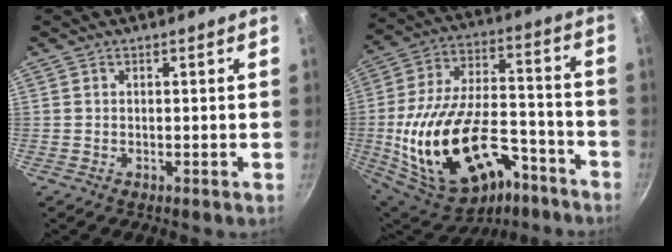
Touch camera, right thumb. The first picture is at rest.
{"total": 28.3, "force": [-11.7, 15.9, 20.2], "torque": [-0.337, 0.061, -0.168]}